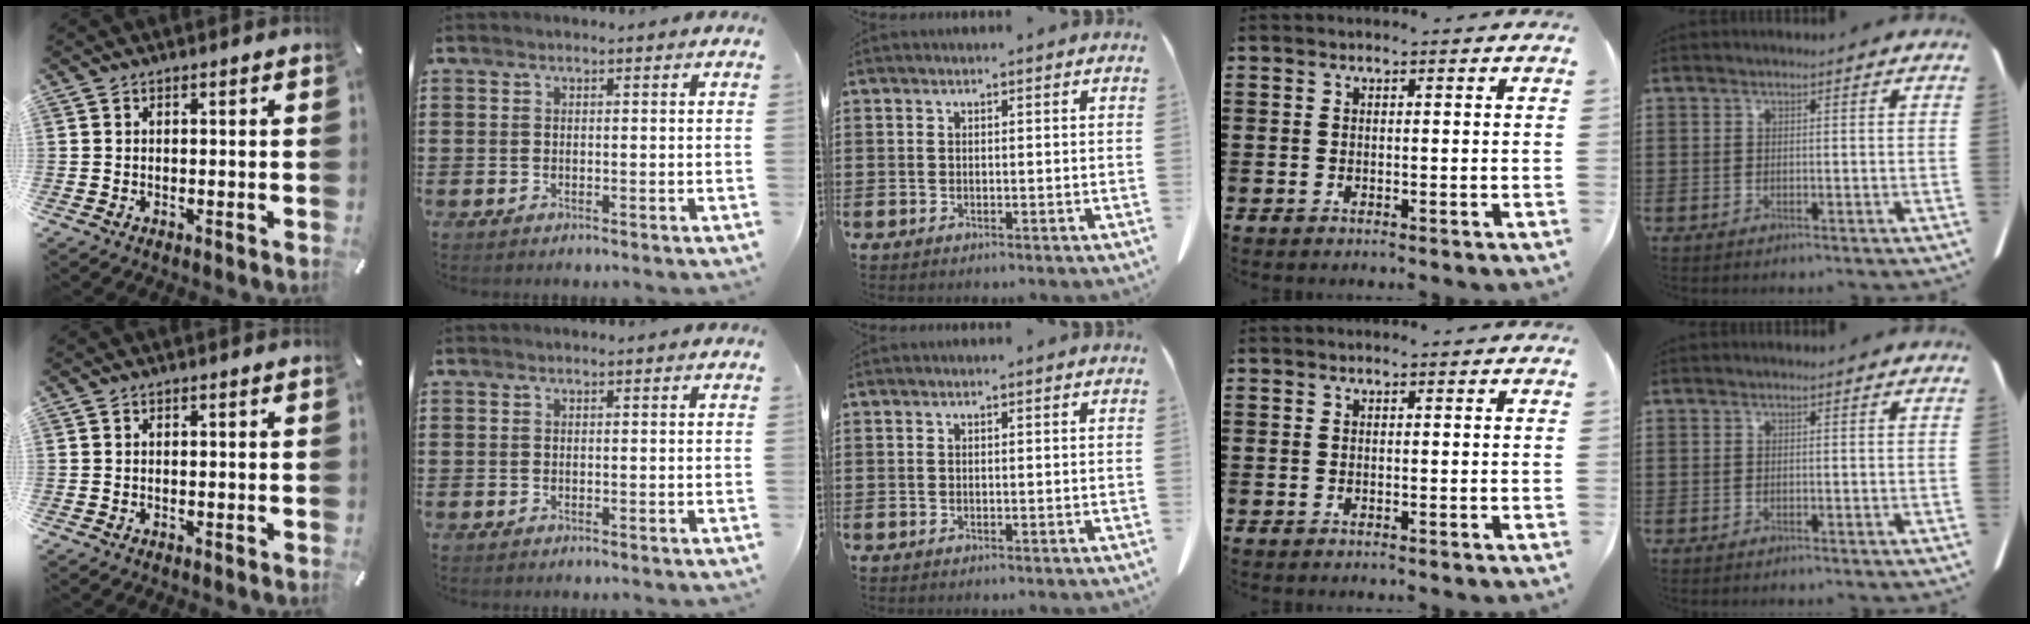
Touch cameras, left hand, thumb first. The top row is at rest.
{}